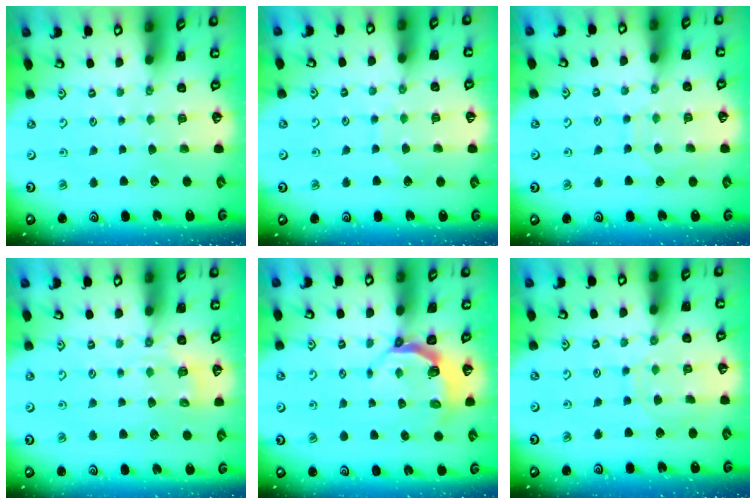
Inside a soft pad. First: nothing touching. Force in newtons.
{"total": 5.0, "press": 5.0, "slide": 0.5}
{"total": 5.6, "press": 5.6, "slide": 0.5}
{"total": 4.3, "press": 4.0, "slide": 1.5}
{"total": 4.9, "press": 4.0, "slide": 2.8}
{"total": 9.0, "press": 9.0, "slide": 0.6}